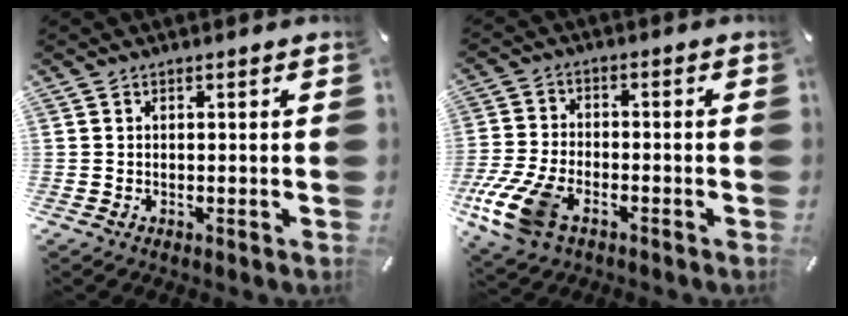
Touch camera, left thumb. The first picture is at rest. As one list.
[{"total": 11.9, "force": [-6.1, 6.8, 7.7], "torque": [-0.168, 0.022, -0.112]}]